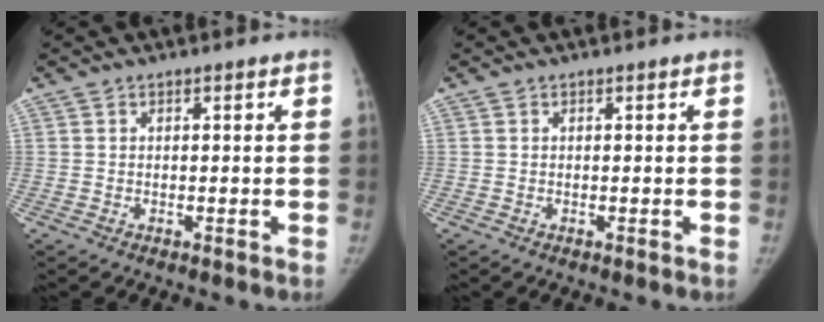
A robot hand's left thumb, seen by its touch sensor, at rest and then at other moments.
{"total": 0.0}